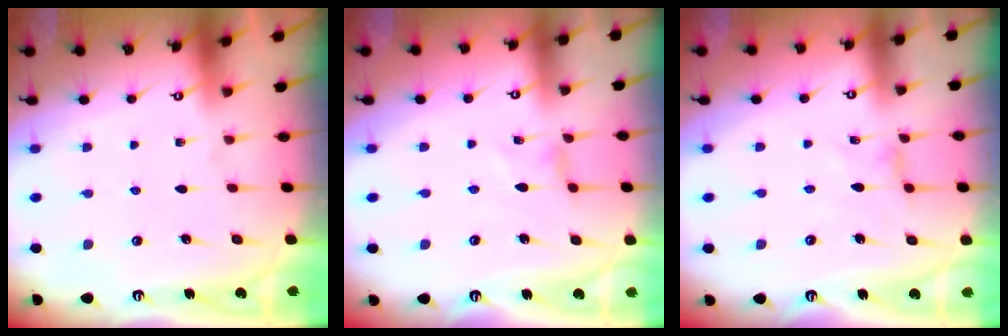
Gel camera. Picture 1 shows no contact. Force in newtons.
{"total": 0.0}
{"total": 0.8, "press": 0.8, "slide": 0.2}